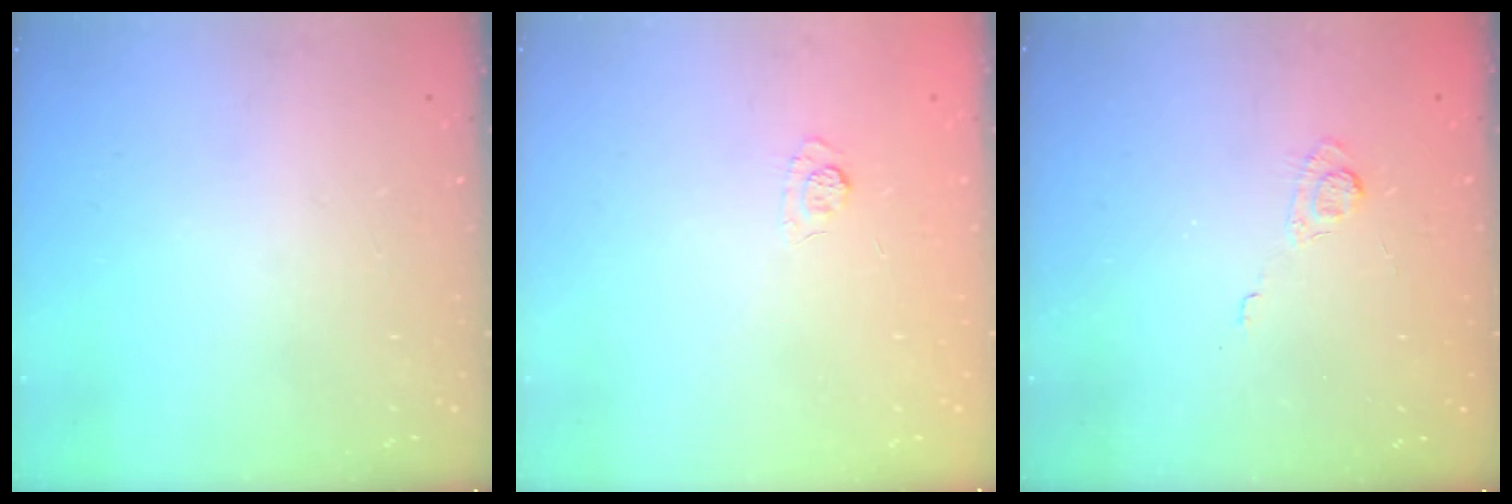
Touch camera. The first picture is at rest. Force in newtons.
{"total": 2.1, "press": 1.6, "slide": 1.3}
{"total": 2.8, "press": 2.4, "slide": 1.4}